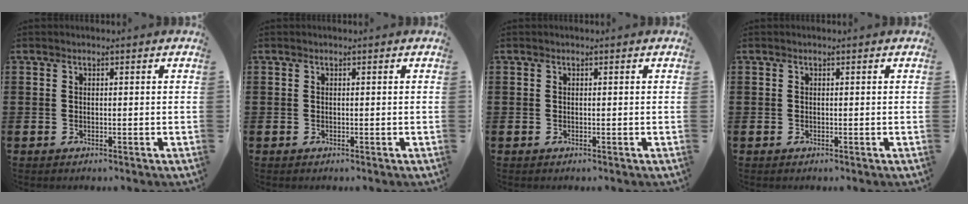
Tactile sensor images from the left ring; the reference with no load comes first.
{"total": 0.0}
{"total": 0.0}
{"total": 0.0}